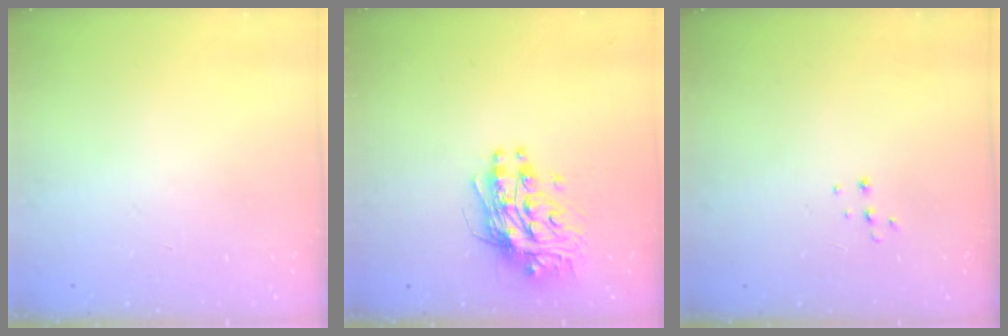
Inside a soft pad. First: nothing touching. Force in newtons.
{"total": 10.1, "press": 10.1, "slide": 0.8}
{"total": 3.7, "press": 3.7, "slide": 0.3}